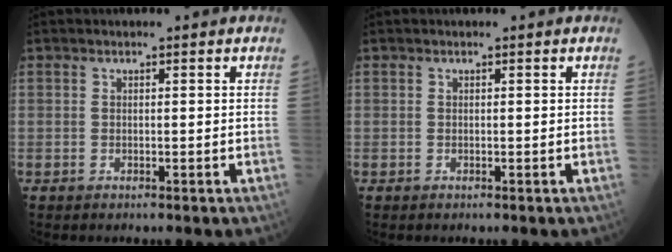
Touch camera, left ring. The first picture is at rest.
{"total": 0.0}